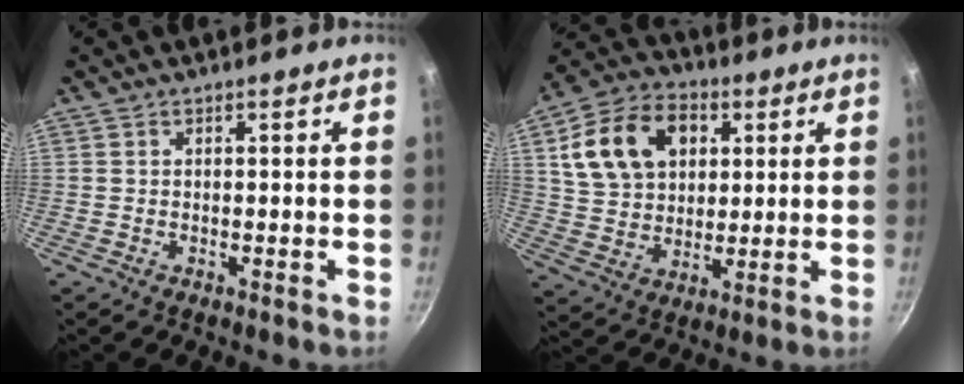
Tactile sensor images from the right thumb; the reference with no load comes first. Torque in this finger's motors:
{"motor_torque": [-1.07, 1.79, 0.04, 0.04, 0.27]}